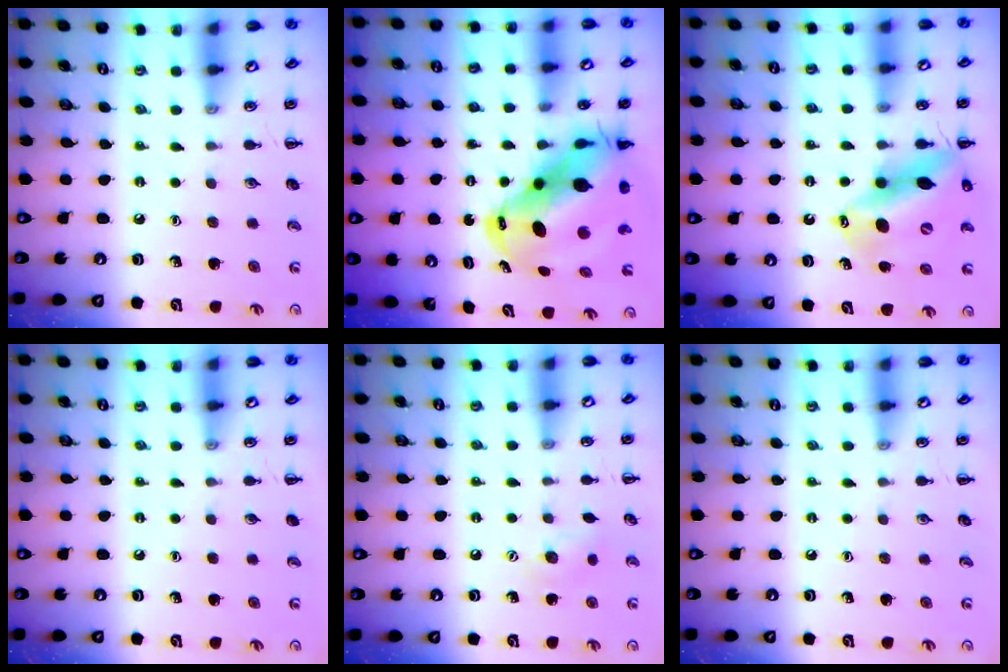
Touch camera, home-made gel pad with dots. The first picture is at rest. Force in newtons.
{"total": 15.8, "press": 15.3, "slide": 4.1}
{"total": 16.0, "press": 15.3, "slide": 4.7}
{"total": 0.0}
{"total": 7.3, "press": 7.2, "slide": 1.1}
{"total": 0.0}